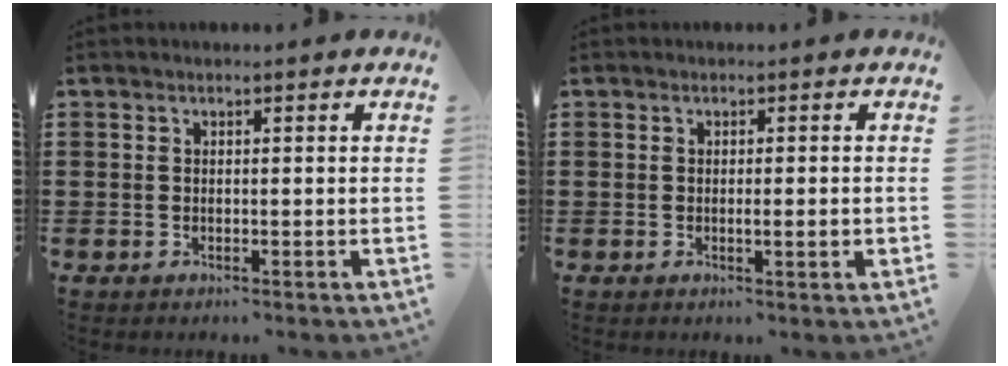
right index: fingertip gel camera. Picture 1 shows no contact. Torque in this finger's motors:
{"motor_torque": [0.95, 0.34, 0.02, 0.02]}